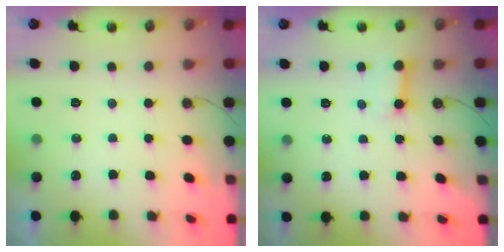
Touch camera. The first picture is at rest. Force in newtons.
{"total": 5.4, "press": 5.4, "slide": 0.6}